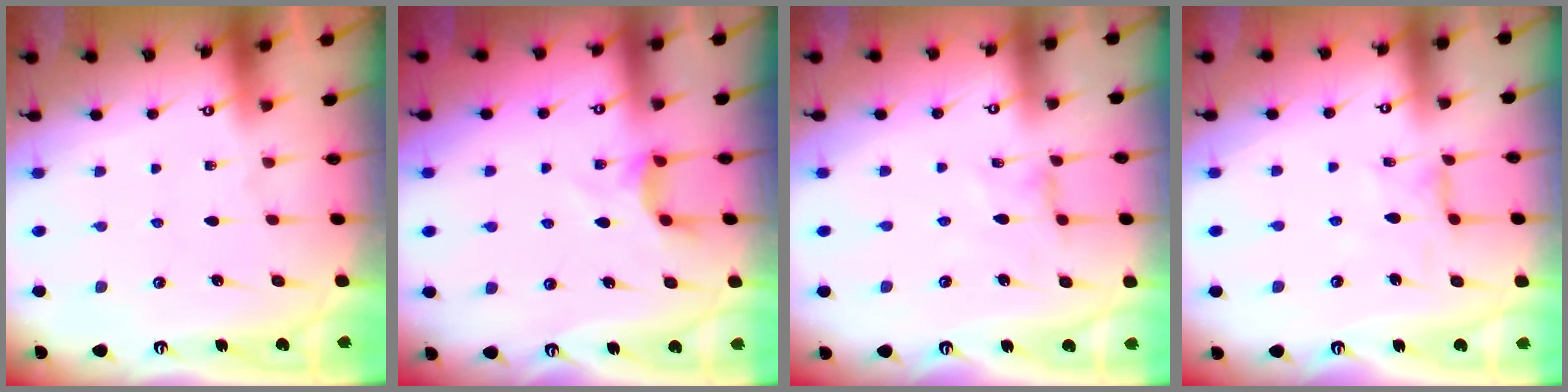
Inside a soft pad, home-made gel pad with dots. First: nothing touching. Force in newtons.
{"total": 3.5, "press": 3.4, "slide": 0.5}
{"total": 0.0}
{"total": 2.8, "press": 2.8, "slide": 0.4}